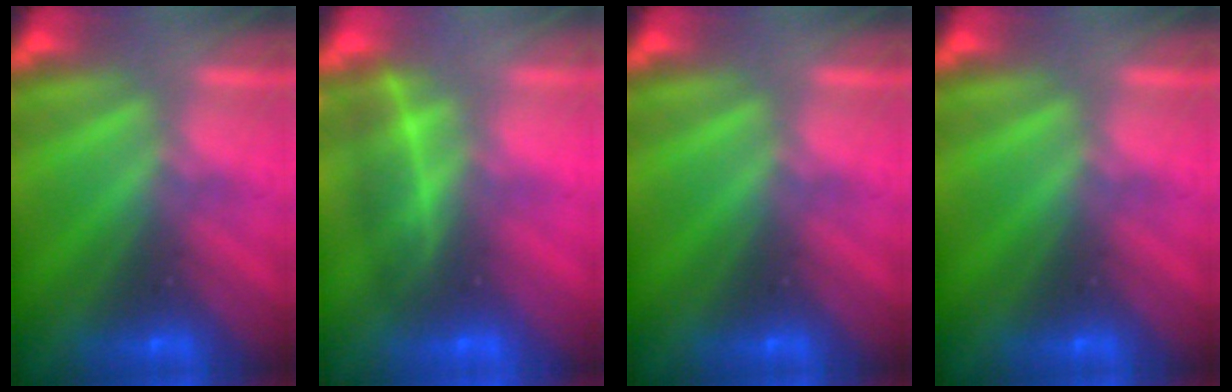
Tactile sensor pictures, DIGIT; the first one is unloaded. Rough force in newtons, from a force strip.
{"total": 1.9}
{"total": 0.0}
{"total": 0.0}